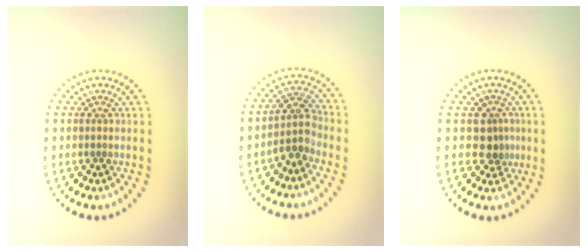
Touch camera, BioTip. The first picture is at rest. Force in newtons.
{"total": 2.7, "press": 2.2, "slide": 1.6}
{"total": 2.2, "press": 1.8, "slide": 1.3}